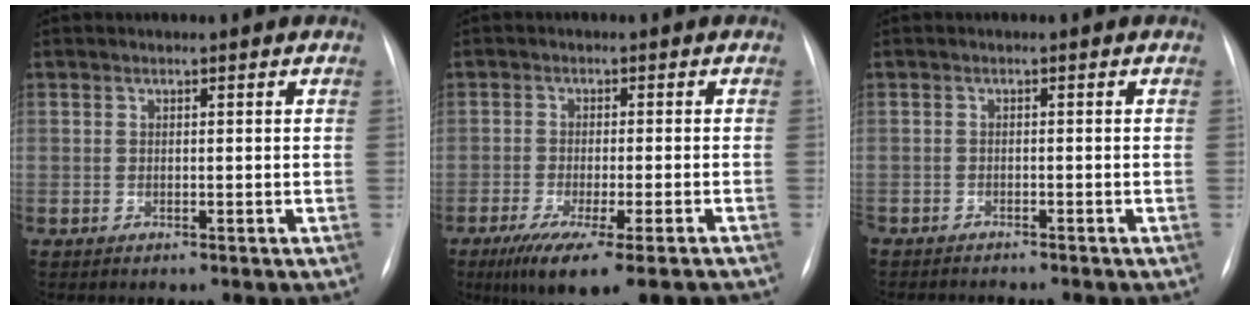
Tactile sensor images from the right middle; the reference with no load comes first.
{"total": 12.0, "force": [-8.7, 1.0, 8.1], "torque": [-0.118, -0.029, -0.133]}
{"total": 3.3, "force": [-3.2, 0.3, 1.0], "torque": [-0.011, -0.009, -0.046]}